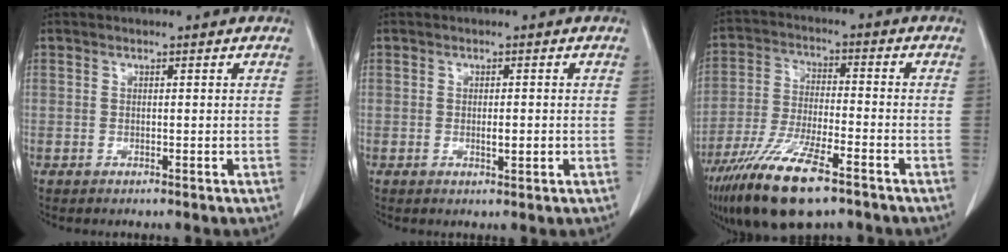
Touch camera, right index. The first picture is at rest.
{"total": 1.8, "force": [-0.3, 0.5, 1.7], "torque": [-0.034, -0.003, -0.002]}
{"total": 14.2, "force": [-9.4, 2.7, 10.4], "torque": [-0.213, -0.032, -0.170]}